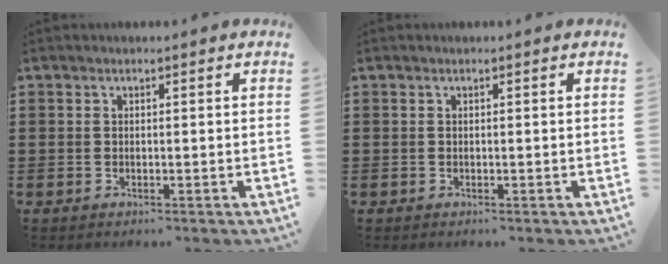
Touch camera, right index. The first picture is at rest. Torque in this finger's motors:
{"motor_torque": [0.00, 0.00, 0.00, 0.00]}